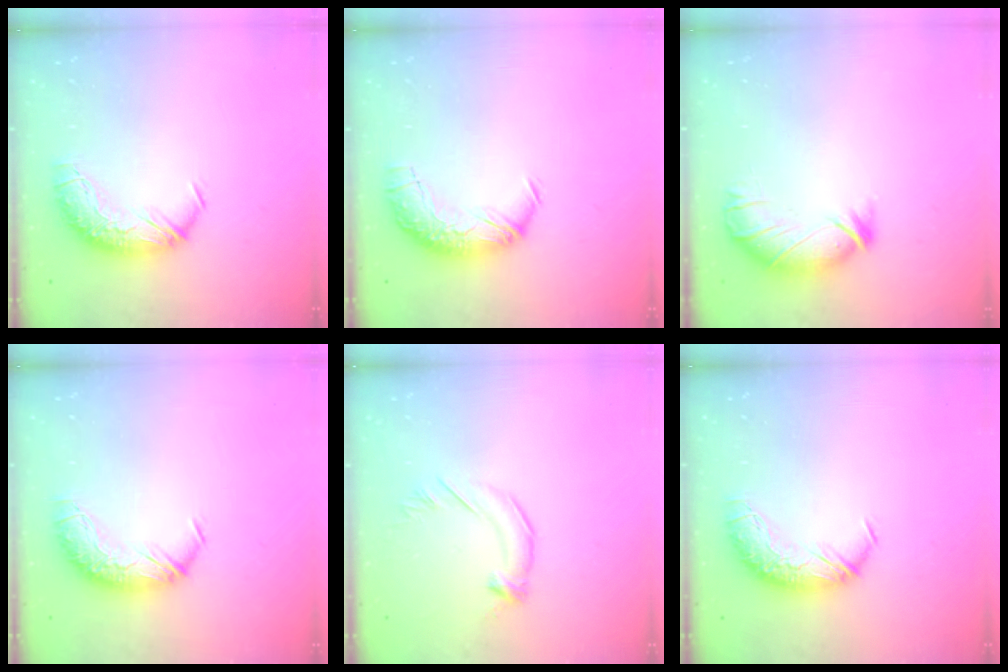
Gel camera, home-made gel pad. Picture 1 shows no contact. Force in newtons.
{"total": 1.5, "press": 0.9, "slide": 1.2}
{"total": 2.6, "press": 2.5, "slide": 0.9}
{"total": 0.0}
{"total": 2.9, "press": 2.9, "slide": 0.5}
{"total": 0.0}